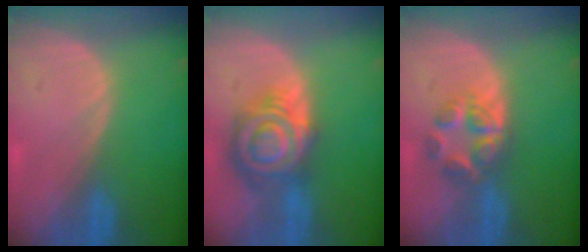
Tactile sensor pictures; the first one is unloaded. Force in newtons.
{"total": 9.2, "press": 9.2, "slide": 0.6}
{"total": 5.7, "press": 5.3, "slide": 2.1}